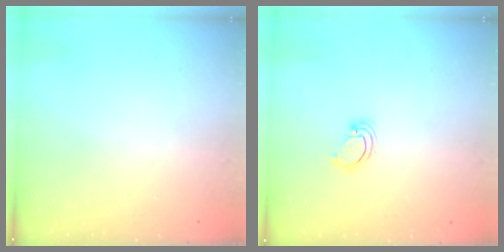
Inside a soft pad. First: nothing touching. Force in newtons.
{"total": 2.3, "press": 2.3, "slide": 0.2}